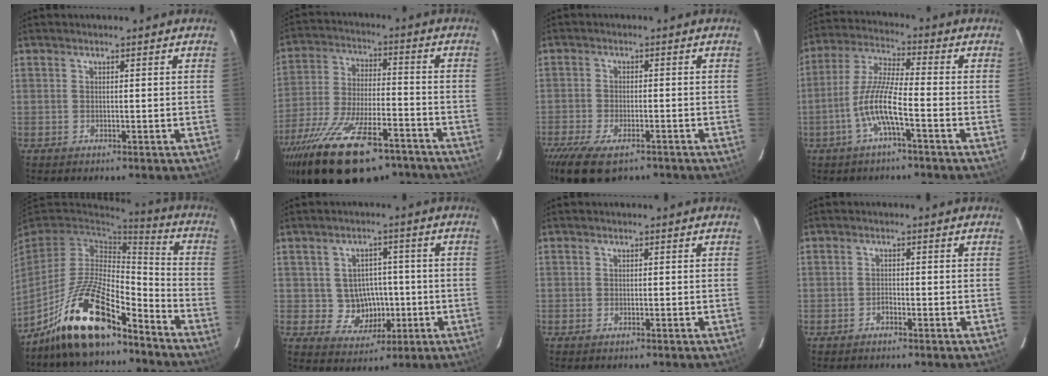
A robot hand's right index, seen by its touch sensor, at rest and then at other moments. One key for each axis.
{"total": 25.9, "fx": -18.1, "fy": 9.8, "fz": 15.7, "tx": -0.309, "ty": -0.047, "tz": -0.282}
{"total": 11.6, "fx": -8.2, "fy": 4.6, "fz": 6.8, "tx": -0.163, "ty": -0.038, "tz": -0.142}
{"total": 9.1, "fx": -3.7, "fy": 0.8, "fz": 8.3, "tx": -0.182, "ty": 0.003, "tz": -0.073}
{"total": 17.9, "fx": -12.6, "fy": 5.8, "fz": 11.2, "tx": -0.234, "ty": -0.002, "tz": -0.232}
{"total": 5.2, "fx": -0.5, "fy": 5.0, "fz": 1.3, "tx": -0.033, "ty": 0.014, "tz": 0.010}
{"total": 0.0}
{"total": 0.8, "fx": -0.7, "fy": 0.3, "fz": 0.2, "tx": -0.003, "ty": 0.004, "tz": -0.015}